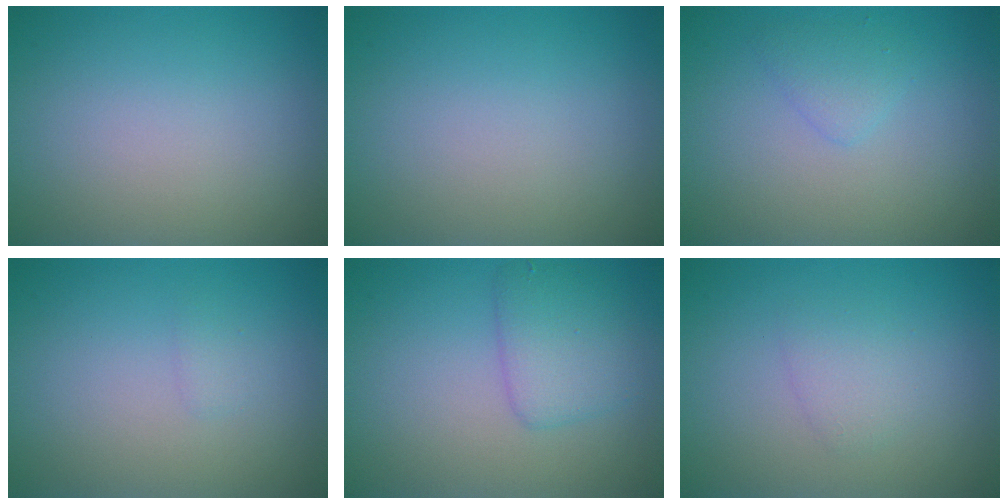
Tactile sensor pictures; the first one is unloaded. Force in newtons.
{"total": 0.0}
{"total": 1.4, "press": 1.4, "slide": 0.1}
{"total": 0.7, "press": 0.7, "slide": 0.1}
{"total": 3.0, "press": 3.0, "slide": 0.2}
{"total": 1.5, "press": 1.5, "slide": 0.1}